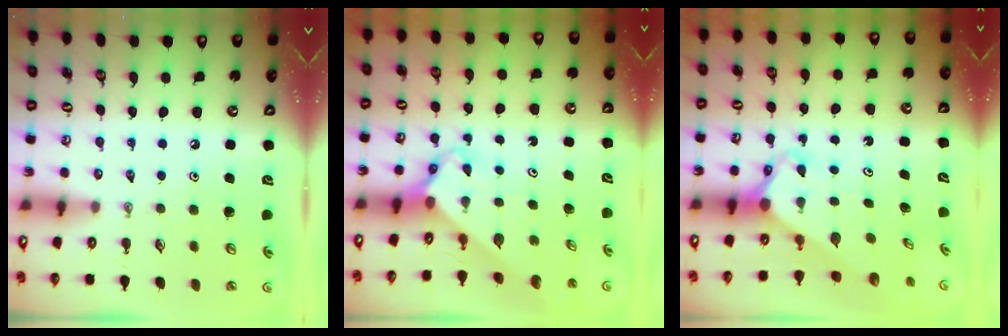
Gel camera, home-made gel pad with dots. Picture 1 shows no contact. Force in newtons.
{"total": 2.9, "press": 2.9, "slide": 0.3}
{"total": 2.4, "press": 2.4, "slide": 0.2}